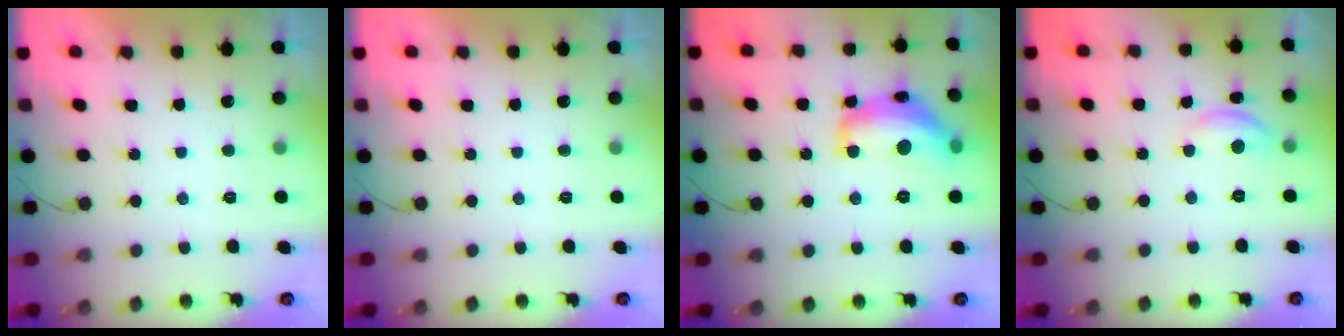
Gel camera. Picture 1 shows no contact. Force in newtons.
{"total": 0.0}
{"total": 15.9, "press": 15.9, "slide": 0.8}
{"total": 6.9, "press": 6.8, "slide": 0.4}